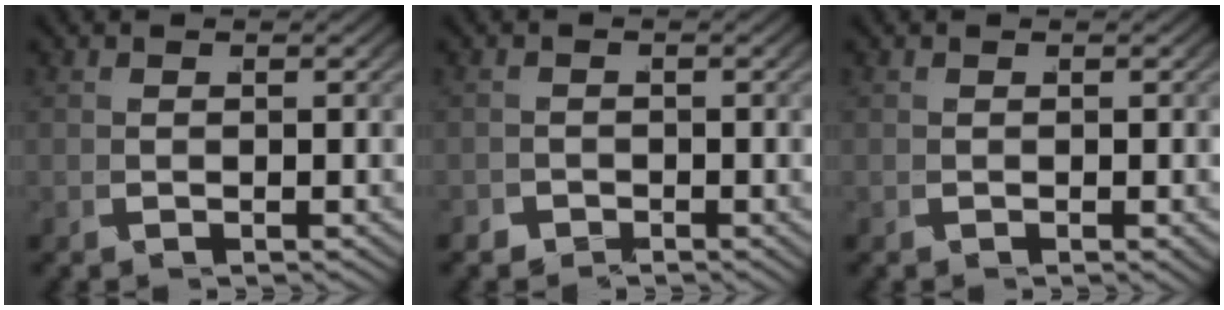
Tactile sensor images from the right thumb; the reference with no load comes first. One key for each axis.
{"total": 1.3, "fx": -1.2, "fy": 0.6, "fz": -0.2, "tx": 0.010, "ty": -0.008, "tz": -0.021}
{"total": 0.6, "fx": -0.3, "fy": 0.2, "fz": 0.5, "tx": -0.007, "ty": -0.002, "tz": -0.002}